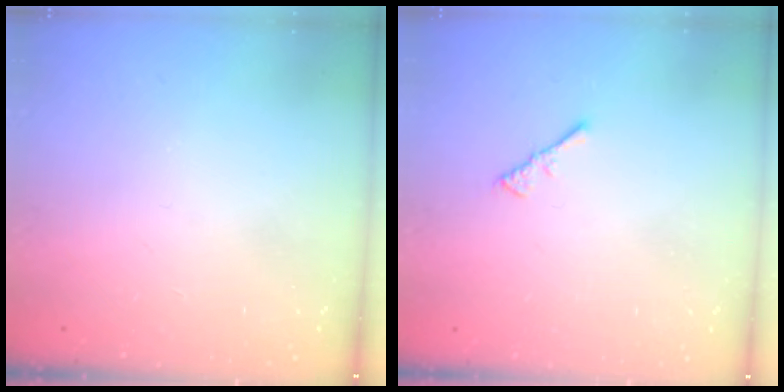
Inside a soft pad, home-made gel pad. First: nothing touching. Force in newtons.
{"total": 2.2, "press": 2.1, "slide": 0.5}